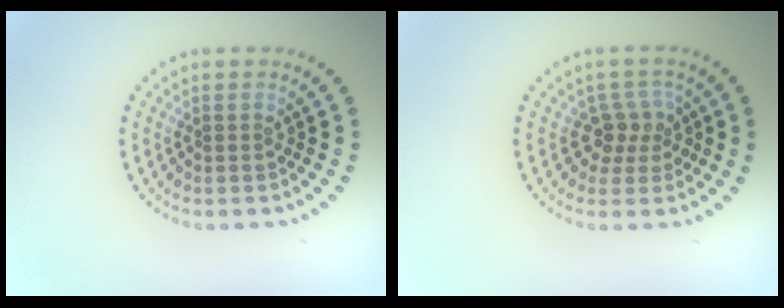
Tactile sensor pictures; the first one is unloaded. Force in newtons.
{"total": 2.5, "press": 2.0, "slide": 1.5}